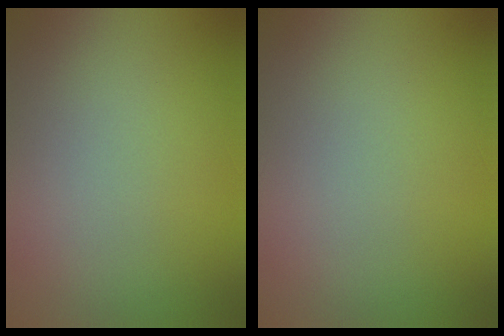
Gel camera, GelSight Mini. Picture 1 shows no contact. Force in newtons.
{"total": 0.0}